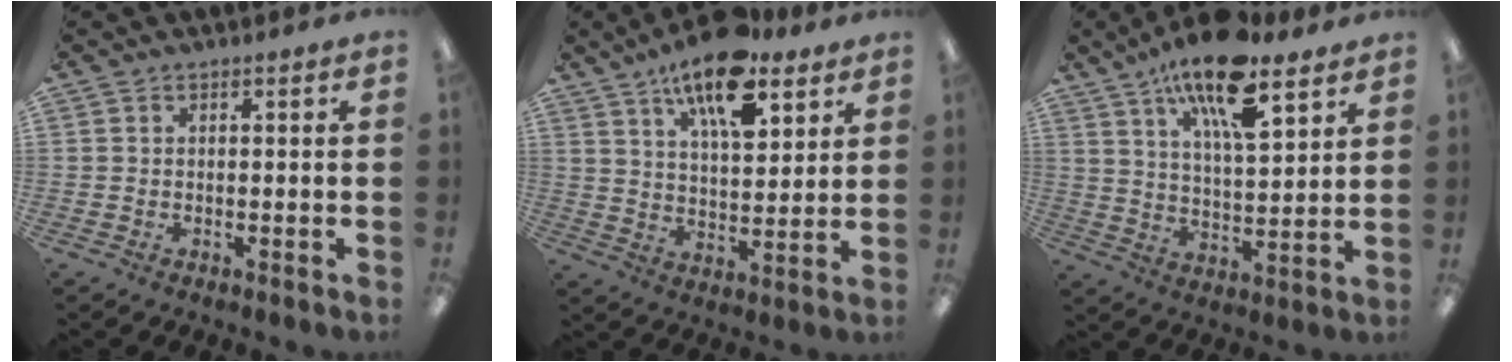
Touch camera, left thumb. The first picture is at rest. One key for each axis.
{"total": 15.3, "fx": 10.3, "fy": 6.1, "fz": 9.6, "tx": -0.152, "ty": -0.045, "tz": 0.172}
{"total": 17.4, "fx": 11.7, "fy": 6.0, "fz": 11.5, "tx": -0.198, "ty": -0.050, "tz": 0.194}